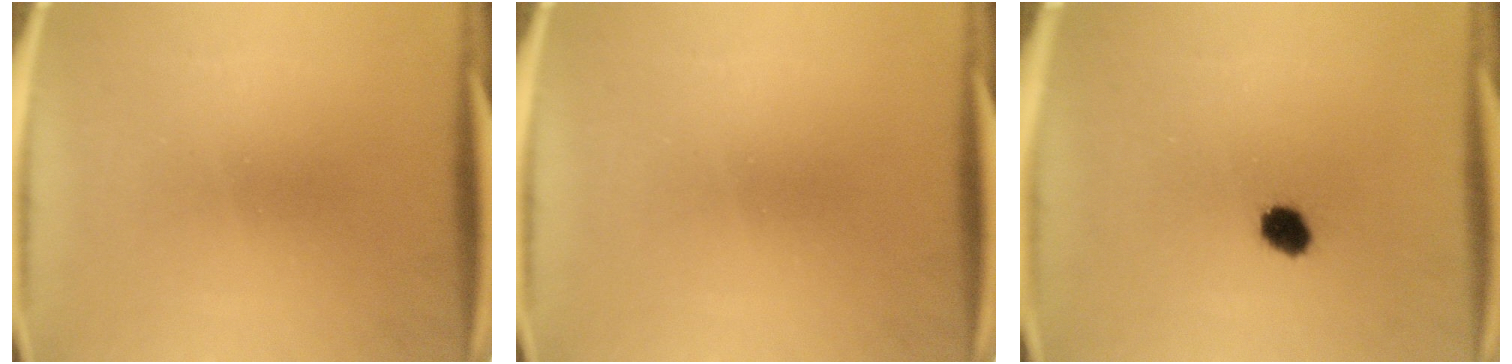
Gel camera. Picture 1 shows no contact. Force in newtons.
{"total": 0.0}
{"total": 4.2}